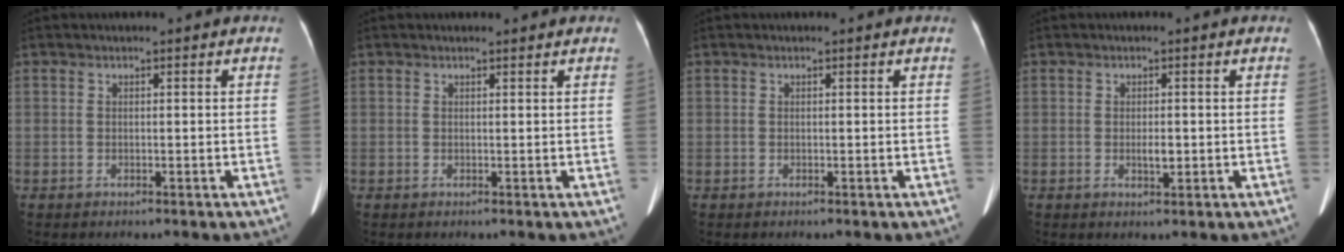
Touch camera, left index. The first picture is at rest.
{"total": 1.1, "force": [1.1, 0.1, 0.3], "torque": [-0.009, 0.003, 0.017]}
{"total": 0.6, "force": [0.6, 0.0, 0.1], "torque": [-0.004, 0.001, 0.006]}
{"total": 1.5, "force": [-0.1, 0.5, 1.5], "torque": [-0.027, -0.002, 0.000]}